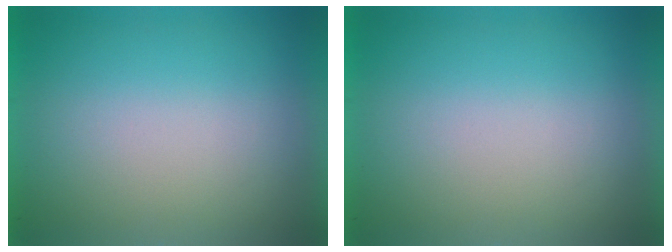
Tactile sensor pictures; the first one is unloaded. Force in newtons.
{"total": 0.0}